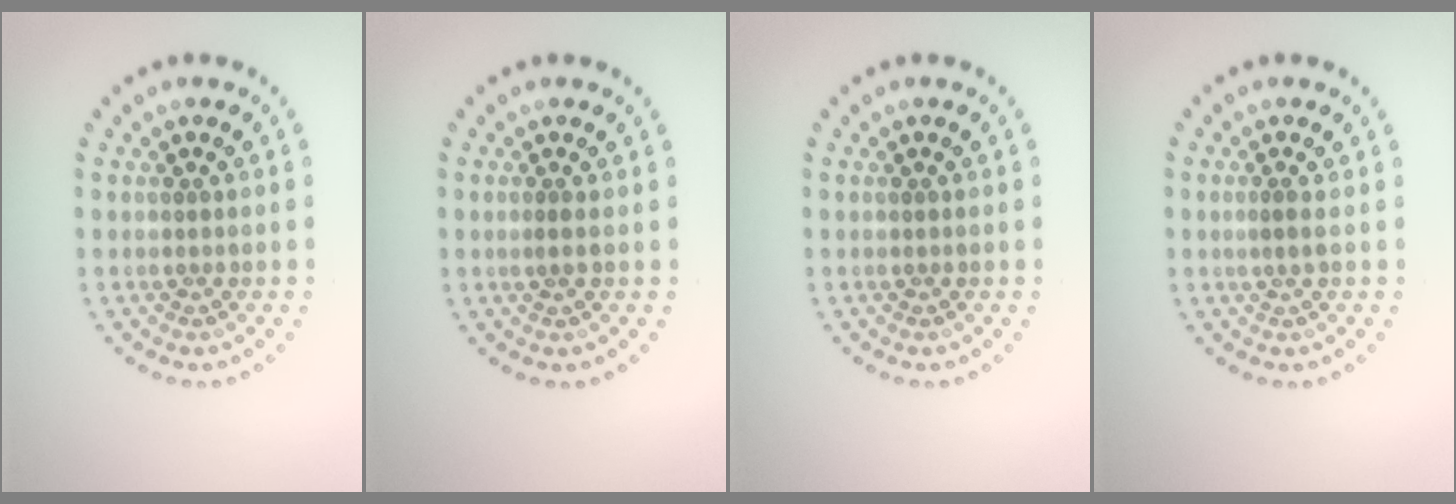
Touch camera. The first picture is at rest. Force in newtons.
{"total": 0.6, "press": 0.2, "slide": 0.5}
{"total": 0.0}
{"total": 0.7, "press": 0.3, "slide": 0.6}